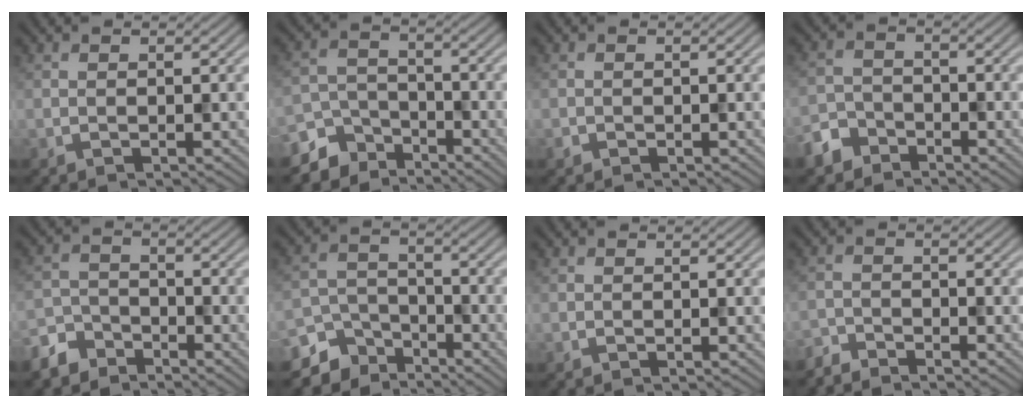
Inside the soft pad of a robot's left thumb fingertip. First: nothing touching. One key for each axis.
{"total": 7.0, "fx": -5.7, "fy": 3.9, "fz": 1.6, "tx": -0.040, "ty": -0.009, "tz": -0.116}
{"total": 0.6, "fx": -0.4, "fy": 0.4, "fz": 0.1, "tx": -0.003, "ty": -0.003, "tz": -0.009}
{"total": 4.6, "fx": -3.6, "fy": 2.6, "fz": 1.1, "tx": -0.028, "ty": -0.003, "tz": -0.084}
{"total": 5.1, "fx": -4.2, "fy": 2.6, "fz": 1.2, "tx": -0.030, "ty": -0.003, "tz": -0.098}
{"total": 7.7, "fx": -6.0, "fy": 4.4, "fz": 1.8, "tx": -0.045, "ty": -0.013, "tz": -0.115}
{"total": 0.0}
{"total": 2.8, "fx": -2.7, "fy": 0.4, "fz": 0.3, "tx": -0.008, "ty": -0.008, "tz": -0.064}